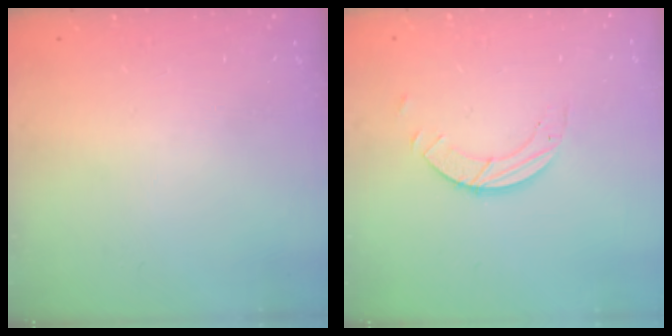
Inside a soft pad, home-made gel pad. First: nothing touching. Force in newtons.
{"total": 3.2, "press": 3.2, "slide": 0.3}